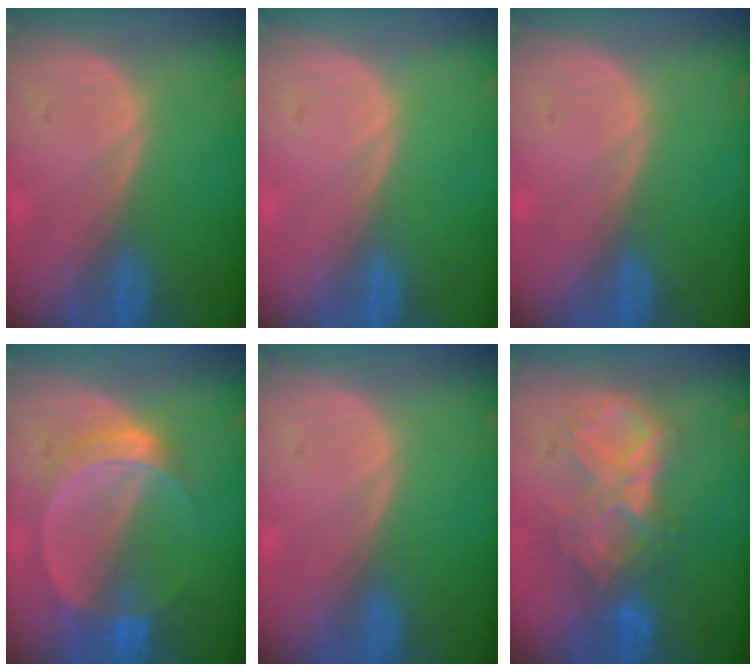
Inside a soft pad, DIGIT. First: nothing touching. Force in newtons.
{"total": 0.0}
{"total": 0.0}
{"total": 5.7, "press": 5.2, "slide": 2.3}
{"total": 0.0}
{"total": 8.6, "press": 7.7, "slide": 3.8}